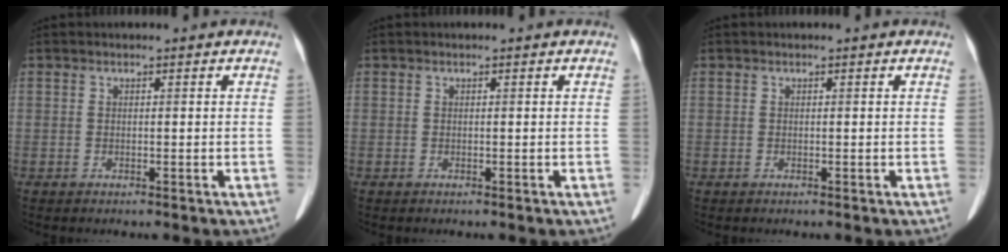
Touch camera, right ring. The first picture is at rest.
{"total": 0.0}
{"total": 0.0}